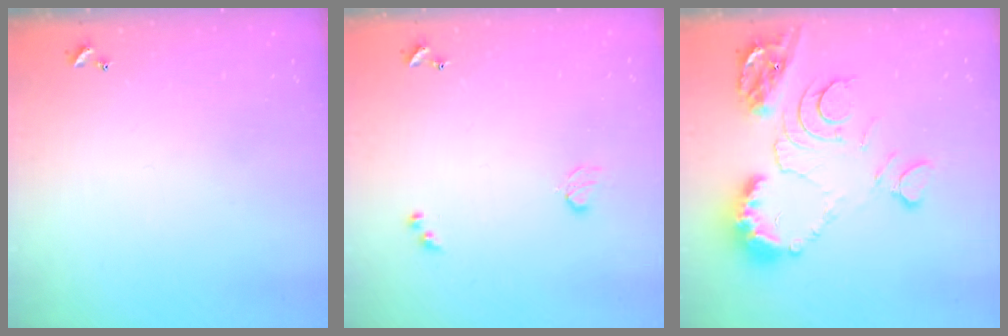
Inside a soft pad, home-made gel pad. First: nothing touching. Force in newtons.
{"total": 3.4, "press": 3.4, "slide": 0.5}
{"total": 13.6, "press": 13.5, "slide": 1.4}